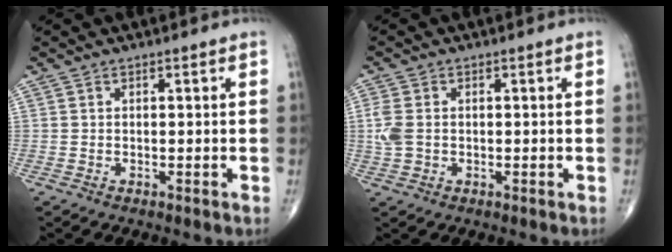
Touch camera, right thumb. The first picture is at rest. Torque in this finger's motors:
{"motor_torque": [0.10, -0.06, 0.31, -0.02, 0.03]}